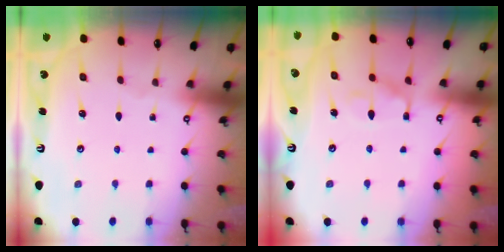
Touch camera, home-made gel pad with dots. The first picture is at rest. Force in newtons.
{"total": 9.1, "press": 9.0, "slide": 1.0}